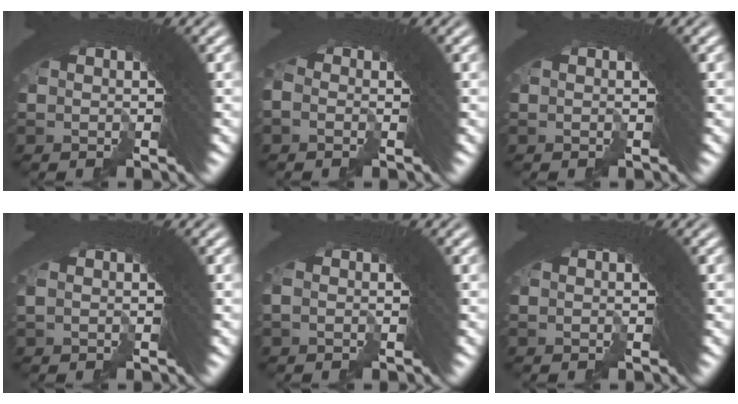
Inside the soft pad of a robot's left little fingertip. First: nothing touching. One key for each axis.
{"total": 1.3, "fx": -0.8, "fy": 0.9, "fz": 0.6, "tx": -0.008, "ty": 0.008, "tz": -0.023}
{"total": 0.0}
{"total": 0.5, "fx": 0.2, "fy": -0.2, "fz": 0.4, "tx": 0.004, "ty": 0.015, "tz": -0.001}
{"total": 0.7, "fx": -0.1, "fy": 0.2, "fz": 0.7, "tx": -0.006, "ty": 0.012, "tz": -0.010}
{"total": 0.0}